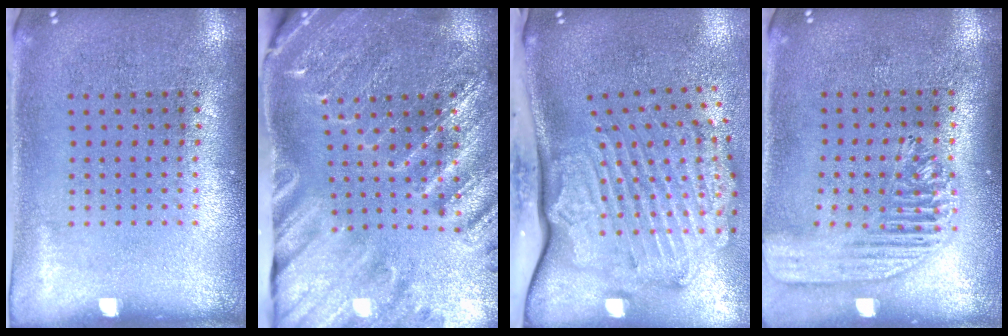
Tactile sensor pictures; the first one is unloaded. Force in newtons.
{"total": 3.0, "press": 3.0, "slide": 0.5}
{"total": 3.1, "press": 2.4, "slide": 2.0}
{"total": 1.6, "press": 1.4, "slide": 0.6}